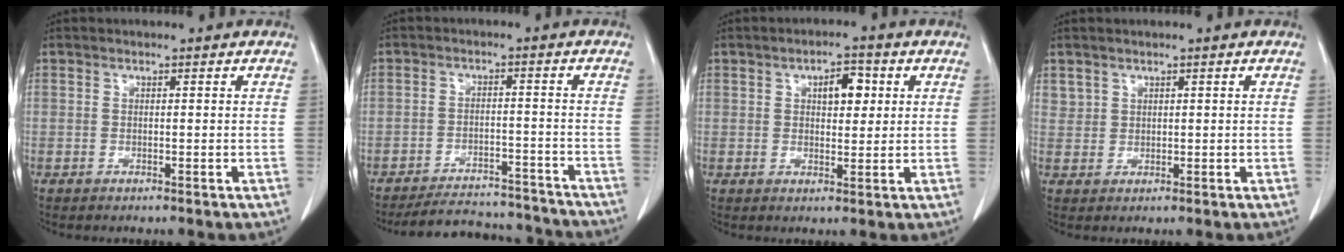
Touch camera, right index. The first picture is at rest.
{"total": 12.0, "force": [-11.5, 3.3, 1.3], "torque": [-0.005, 0.014, -0.150]}
{"total": 4.6, "force": [1.5, 2.2, 3.8], "torque": [-0.057, 0.008, 0.022]}
{"total": 1.8, "force": [1.2, 1.4, 0.1], "torque": [0.011, 0.003, 0.020]}